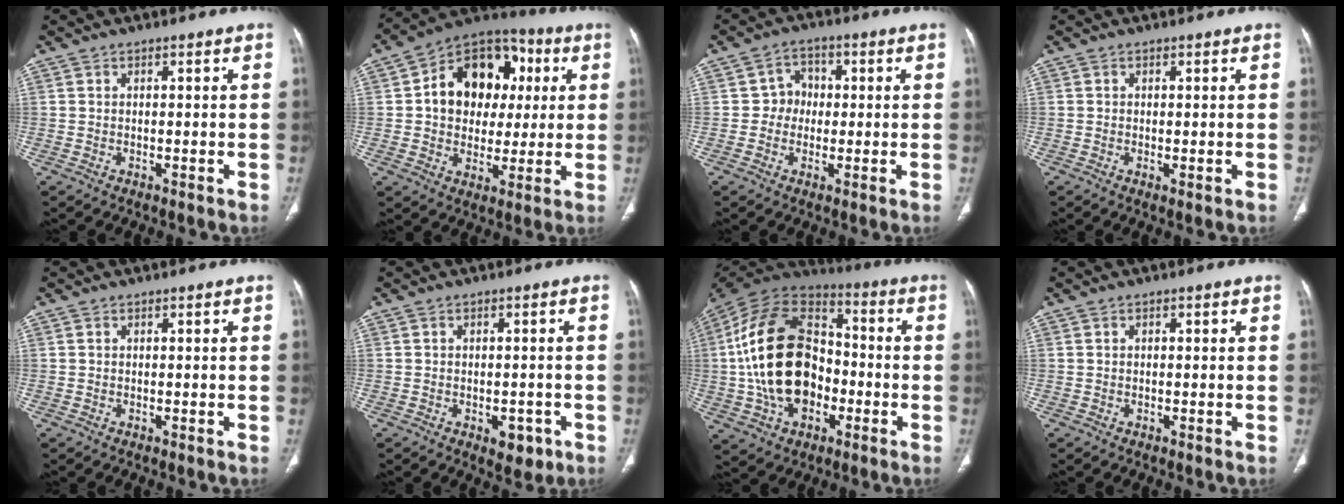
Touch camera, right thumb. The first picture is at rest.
{"total": 17.5, "force": [3.0, 13.3, 10.9], "torque": [-0.117, 0.018, 0.041]}
{"total": 4.8, "force": [0.0, 4.5, 1.9], "torque": [0.005, 0.011, -0.010]}
{"total": 0.7, "force": [-0.2, 0.2, 0.7], "torque": [-0.017, -0.005, -0.004]}
{"total": 0.0}
{"total": 4.1, "force": [-1.8, 2.5, 2.8], "torque": [-0.016, 0.004, -0.018]}
{"total": 24.0, "force": [-2.9, 16.2, 17.4], "torque": [-0.313, 0.032, -0.049]}
{"total": 0.0}